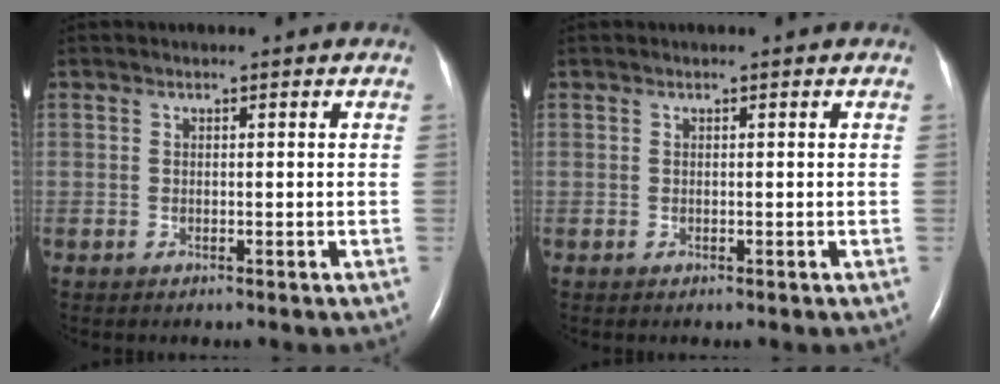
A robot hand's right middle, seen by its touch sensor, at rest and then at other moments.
{"total": 0.0}